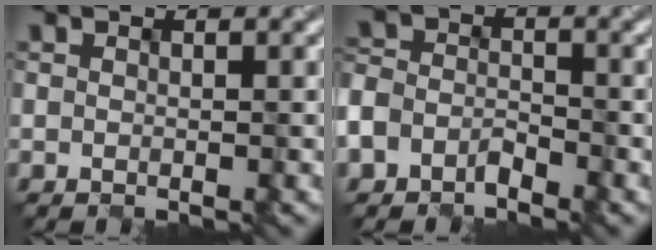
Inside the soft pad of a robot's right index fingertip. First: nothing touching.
{"total": 3.2, "force": [-2.2, 2.1, 1.0], "torque": [-0.024, -0.001, -0.050]}